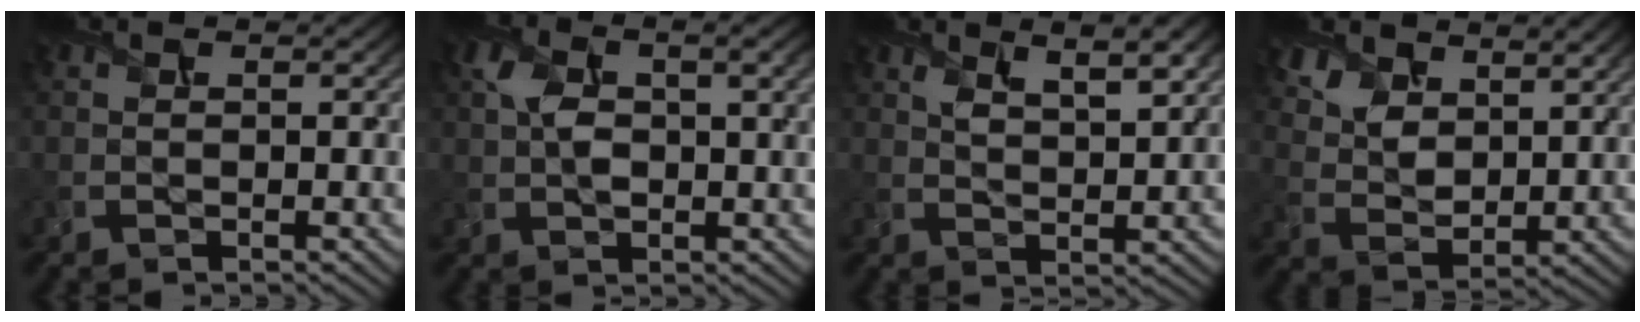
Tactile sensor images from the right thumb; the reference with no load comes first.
{"total": 6.9, "force": [1.4, 3.6, 5.7], "torque": [-0.113, 0.006, 0.024]}
{"total": 5.7, "force": [3.3, 1.8, 4.3], "torque": [-0.077, -0.002, 0.062]}
{"total": 8.3, "force": [5.8, 4.2, 4.3], "torque": [-0.112, -0.012, 0.118]}